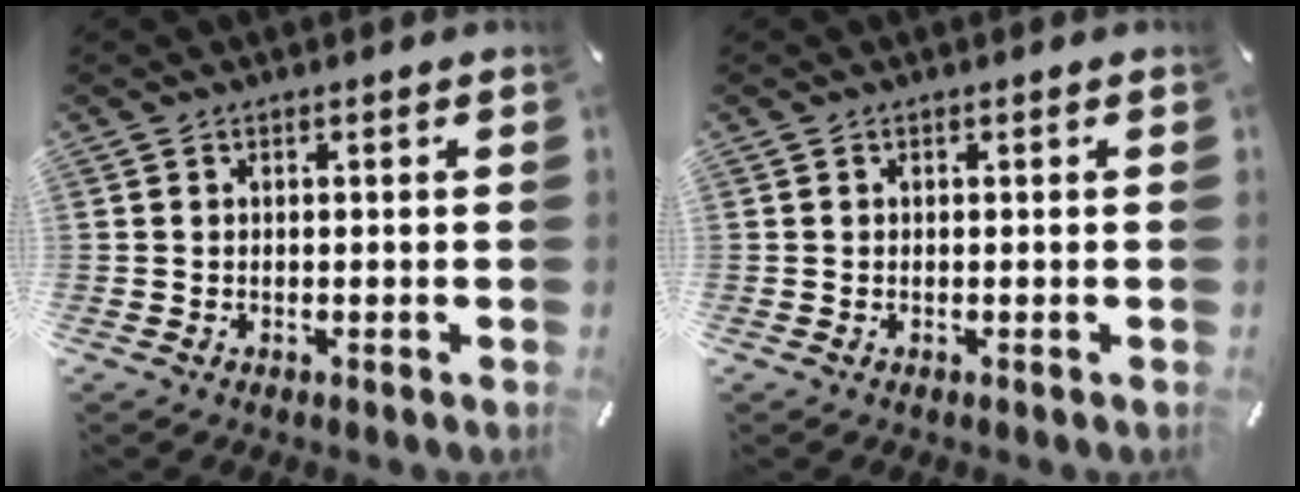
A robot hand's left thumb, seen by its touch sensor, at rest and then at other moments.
{"total": 0.0}